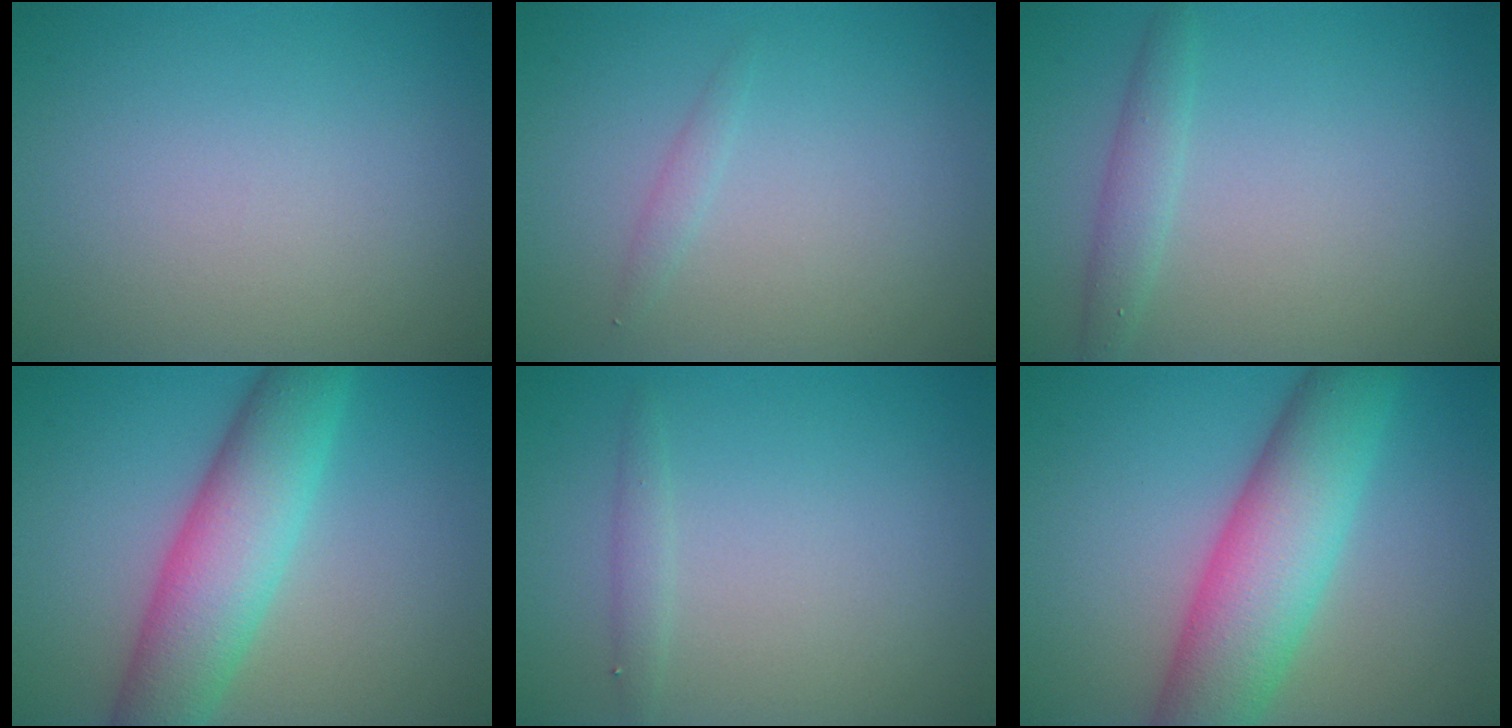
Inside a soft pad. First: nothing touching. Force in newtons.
{"total": 0.8, "press": 0.8, "slide": 0.0}
{"total": 1.8, "press": 1.8, "slide": 0.1}
{"total": 7.5, "press": 7.5, "slide": 0.0}
{"total": 1.0, "press": 1.0, "slide": 0.1}
{"total": 8.9, "press": 8.9, "slide": 0.4}